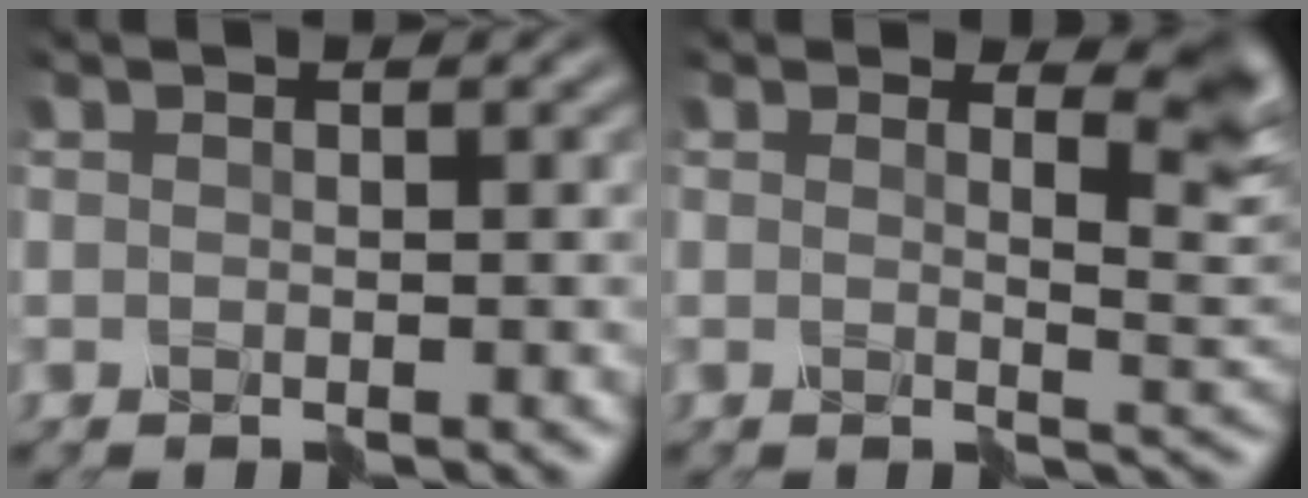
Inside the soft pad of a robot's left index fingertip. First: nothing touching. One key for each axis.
{"total": 4.7, "fx": 2.4, "fy": 2.0, "fz": 3.5, "tx": -0.046, "ty": -0.001, "tz": 0.035}